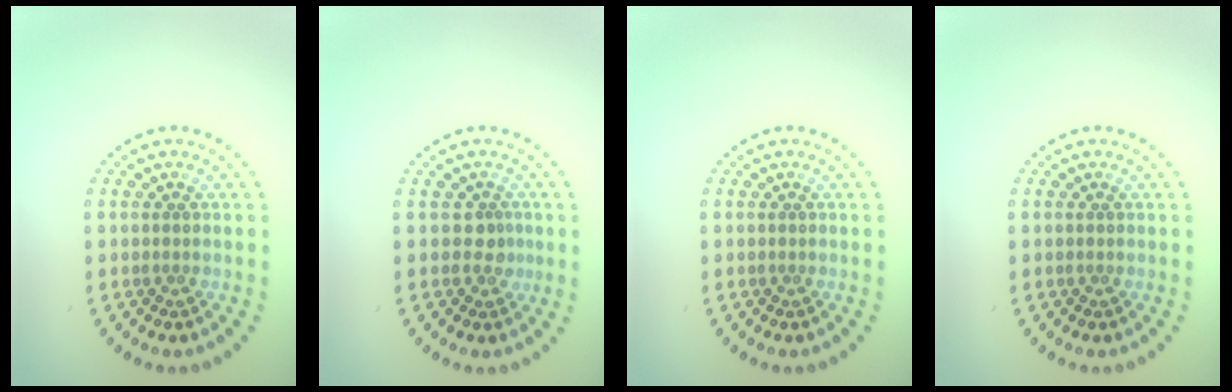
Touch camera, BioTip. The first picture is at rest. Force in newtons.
{"total": 1.5, "press": 1.2, "slide": 1.0}
{"total": 0.0}
{"total": 0.0}